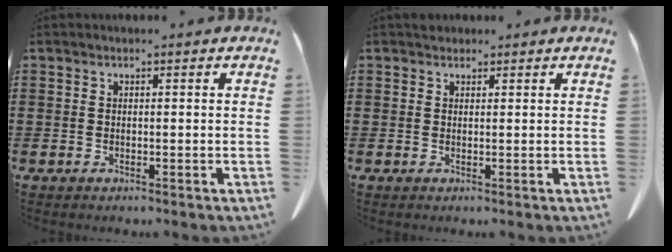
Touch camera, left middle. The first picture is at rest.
{"total": 0.9, "force": [0.8, 0.5, 0.0], "torque": [-0.003, 0.003, 0.015]}